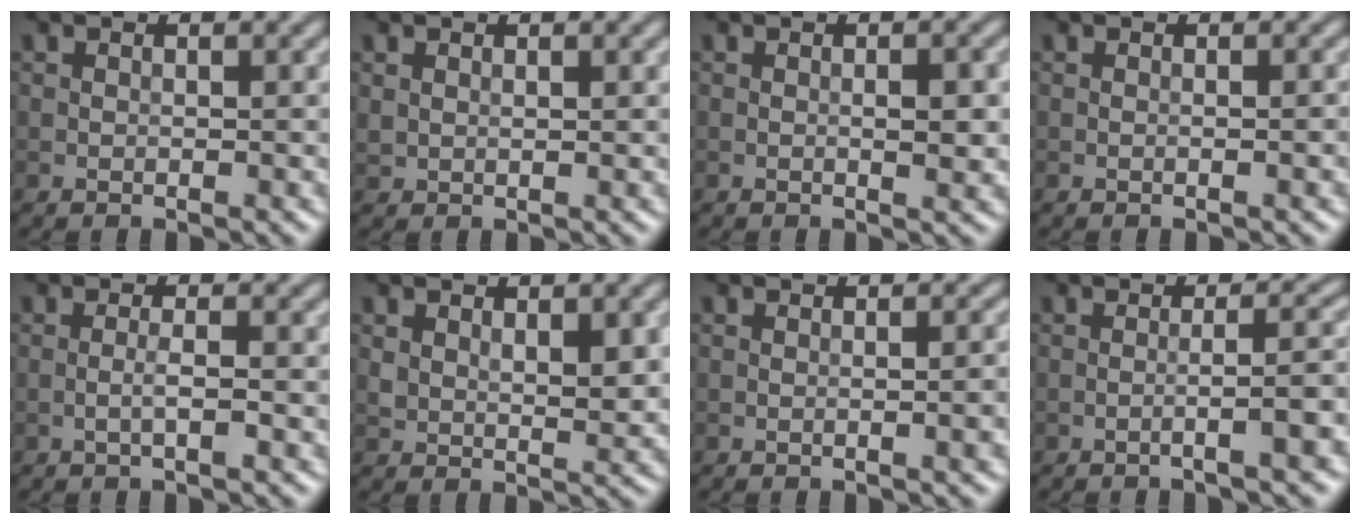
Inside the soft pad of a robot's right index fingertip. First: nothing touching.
{"total": 0.7, "force": [0.5, 0.4, 0.3], "torque": [-0.008, -0.003, 0.014]}
{"total": 2.0, "force": [0.0, 0.4, 1.9], "torque": [-0.030, -0.003, 0.000]}
{"total": 1.1, "force": [-0.2, 0.2, 1.0], "torque": [-0.010, 0.001, -0.006]}
{"total": 1.4, "force": [-0.5, 0.0, 1.3], "torque": [-0.026, 0.004, -0.012]}
{"total": 3.2, "force": [1.0, 1.7, 2.6], "torque": [-0.048, -0.006, 0.025]}
{"total": 2.9, "force": [-0.5, 0.9, 2.7], "torque": [-0.023, 0.003, -0.007]}
{"total": 4.0, "force": [-1.5, 0.6, 3.7], "torque": [-0.038, 0.017, -0.038]}